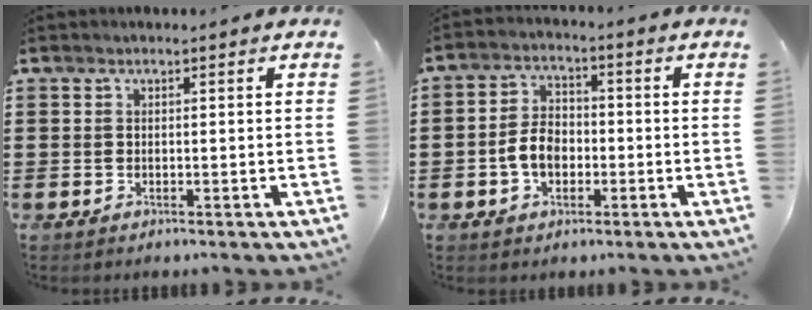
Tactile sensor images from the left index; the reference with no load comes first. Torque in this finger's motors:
{"motor_torque": [1.70, 0.34, 0.74, 0.12]}